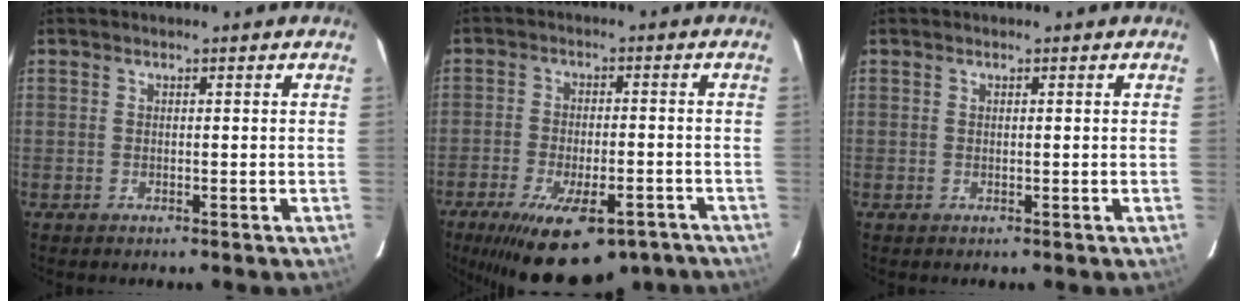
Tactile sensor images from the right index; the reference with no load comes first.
{"total": 20.2, "force": [-13.8, 7.9, 12.5], "torque": [-0.238, -0.039, -0.197]}
{"total": 0.0}